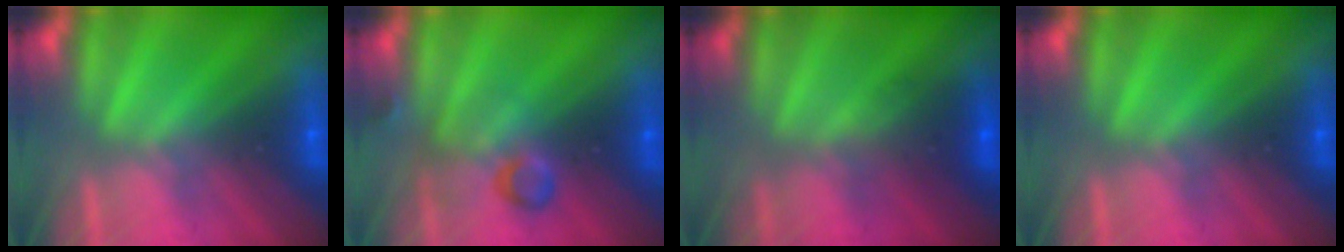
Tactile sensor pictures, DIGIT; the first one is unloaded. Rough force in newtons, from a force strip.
{"total": 2.8}
{"total": 2.2}
{"total": 0.0}